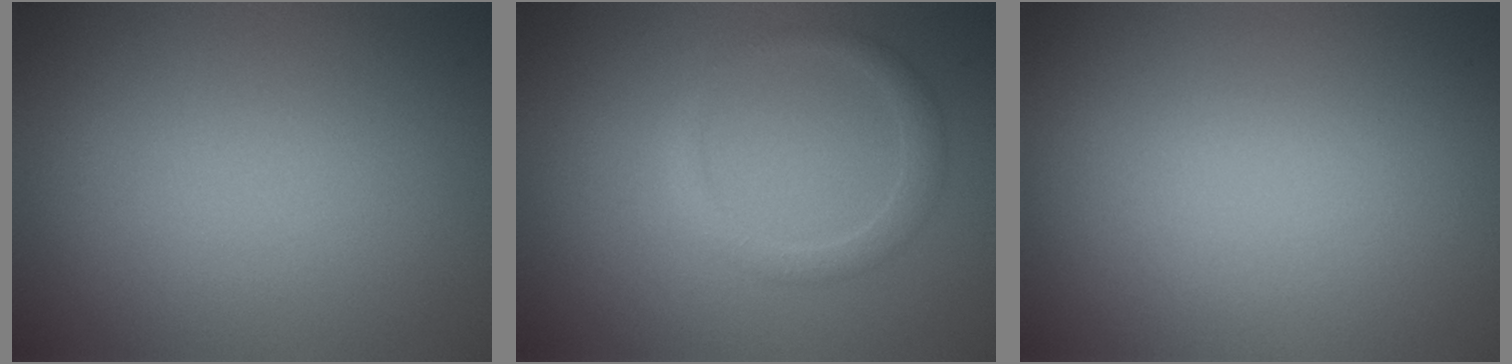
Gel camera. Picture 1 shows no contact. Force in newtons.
{"total": 1.8, "press": 1.8, "slide": 0.1}
{"total": 0.0}